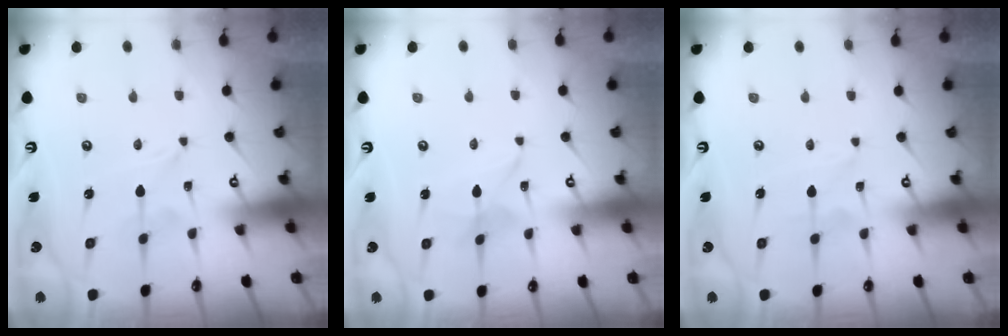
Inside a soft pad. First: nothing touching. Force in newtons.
{"total": 4.2, "press": 4.2, "slide": 0.2}
{"total": 0.9, "press": 0.9, "slide": 0.1}